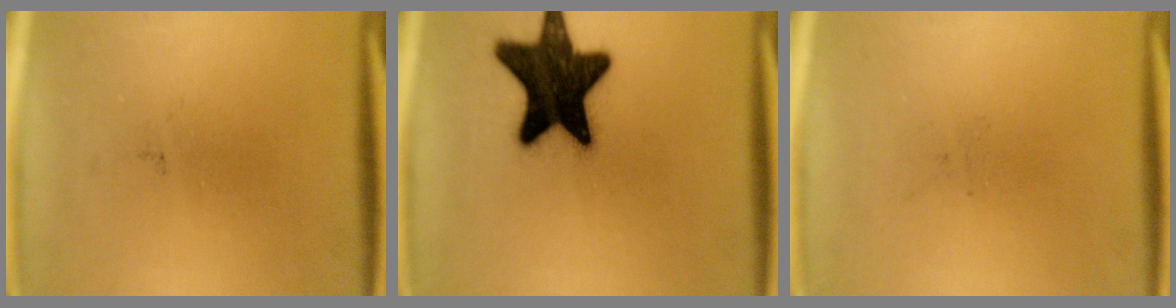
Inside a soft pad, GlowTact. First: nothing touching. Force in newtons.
{"total": 18.8}
{"total": 0.0}